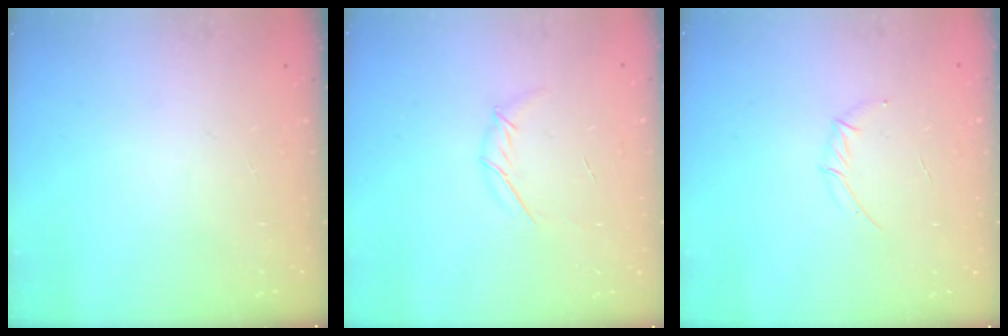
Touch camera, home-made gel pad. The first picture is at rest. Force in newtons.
{"total": 5.5, "press": 5.4, "slide": 0.9}
{"total": 3.7, "press": 3.6, "slide": 0.9}